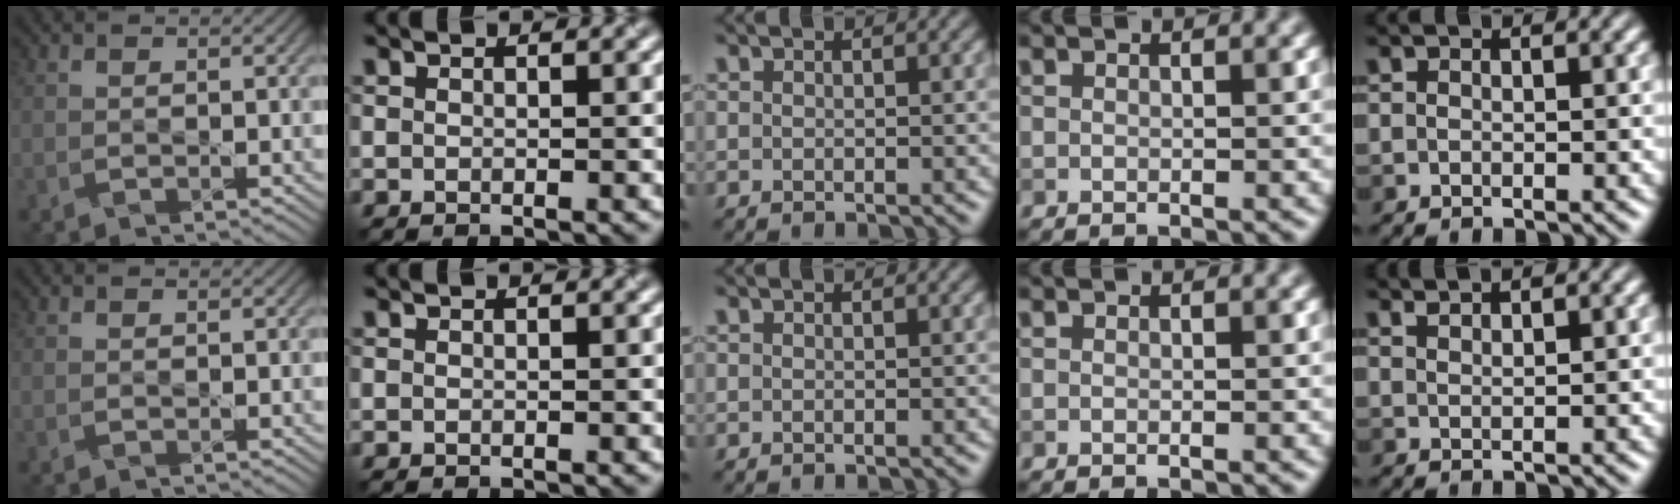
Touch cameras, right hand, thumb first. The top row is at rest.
{"little": {"total": 1.1, "force": [1.0, -0.3, -0.1], "torque": [-0.002, 0.001, 0.027]}}